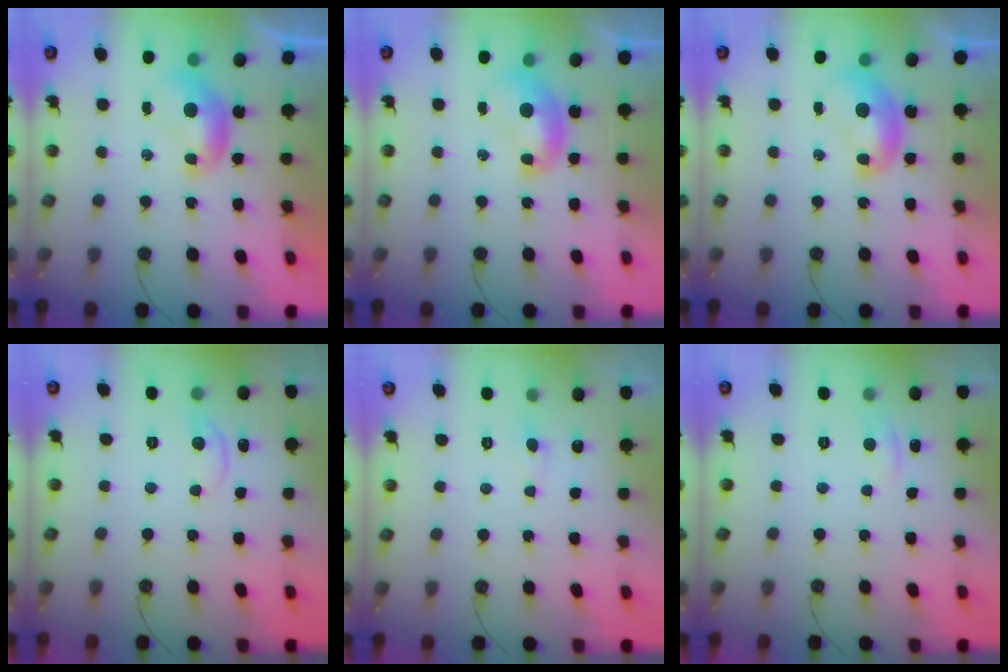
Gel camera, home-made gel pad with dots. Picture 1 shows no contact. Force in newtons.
{"total": 1.6, "press": 1.6, "slide": 0.2}
{"total": 1.8, "press": 1.7, "slide": 0.2}
{"total": 0.8, "press": 0.6, "slide": 0.5}
{"total": 0.6, "press": 0.3, "slide": 0.4}
{"total": 0.9, "press": 0.5, "slide": 0.7}